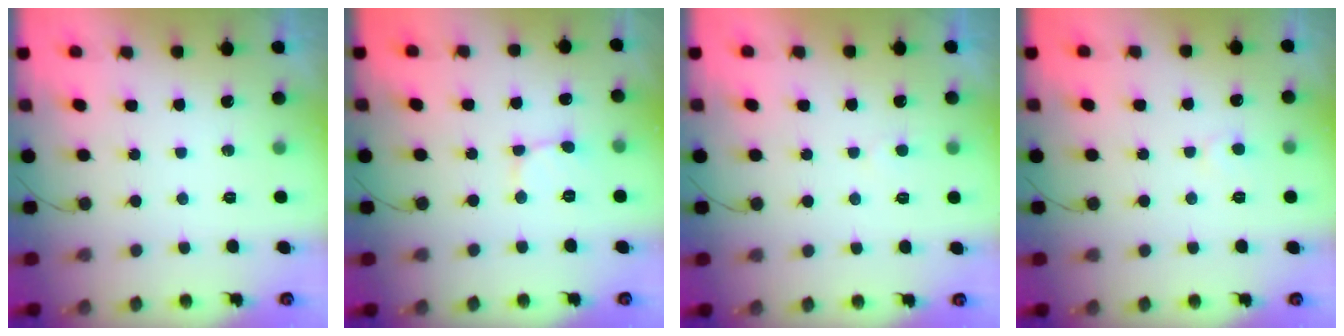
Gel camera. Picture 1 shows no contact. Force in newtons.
{"total": 1.9, "press": 1.9, "slide": 0.1}
{"total": 2.6, "press": 2.6, "slide": 0.4}
{"total": 4.0, "press": 4.0, "slide": 0.4}